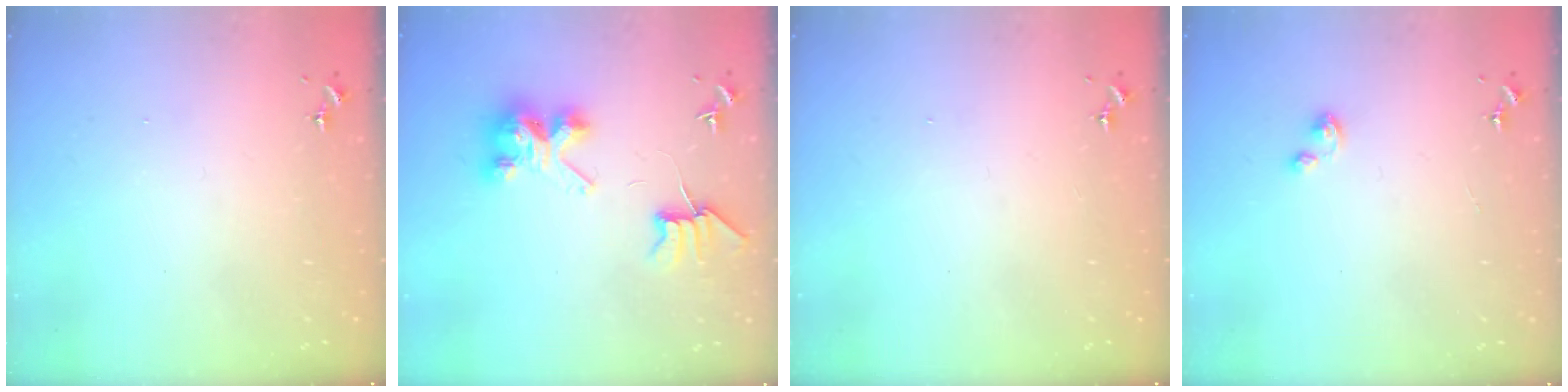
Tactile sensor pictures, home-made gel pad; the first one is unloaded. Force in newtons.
{"total": 9.1, "press": 9.1, "slide": 0.9}
{"total": 0.0}
{"total": 2.3, "press": 2.3, "slide": 0.2}